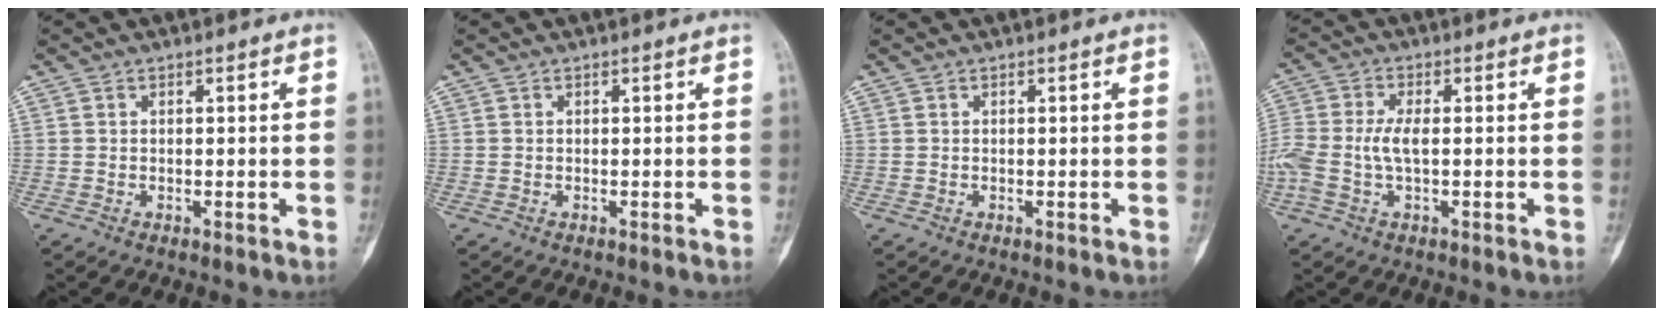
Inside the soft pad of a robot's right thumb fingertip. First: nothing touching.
{"total": 0.0}
{"total": 0.0}
{"total": 7.5, "force": [-0.7, 3.6, 6.5], "torque": [-0.176, 0.015, -0.013]}